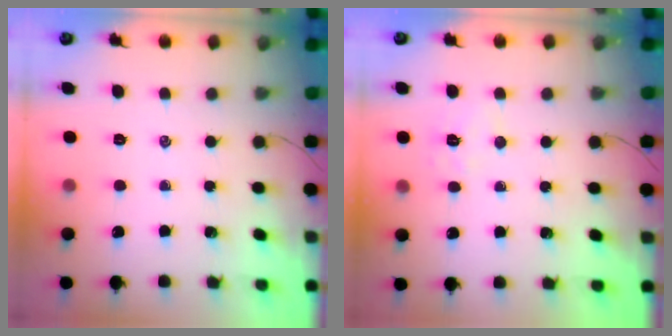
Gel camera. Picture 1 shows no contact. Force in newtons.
{"total": 6.2, "press": 6.1, "slide": 1.1}